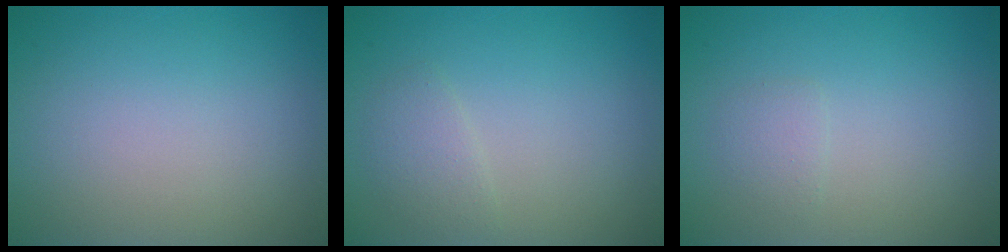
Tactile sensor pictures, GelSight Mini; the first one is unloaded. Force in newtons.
{"total": 1.5, "press": 1.5, "slide": 0.1}
{"total": 1.0, "press": 1.0, "slide": 0.1}